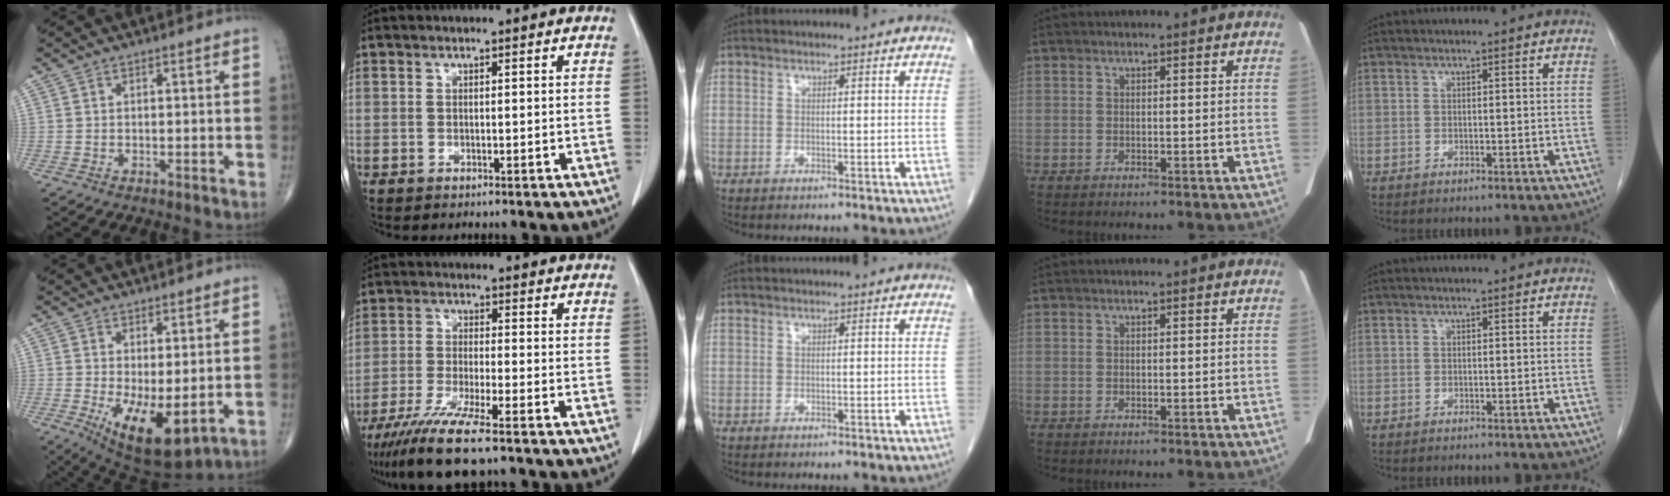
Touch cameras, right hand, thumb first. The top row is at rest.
{"thumb": {"total": 11.1, "force": [-2.2, 4.6, 9.9], "torque": [-0.156, -0.025, -0.015]}, "index": {"total": 10.9, "force": [-8.1, 0.2, 7.2], "torque": [-0.127, -0.031, -0.139]}}